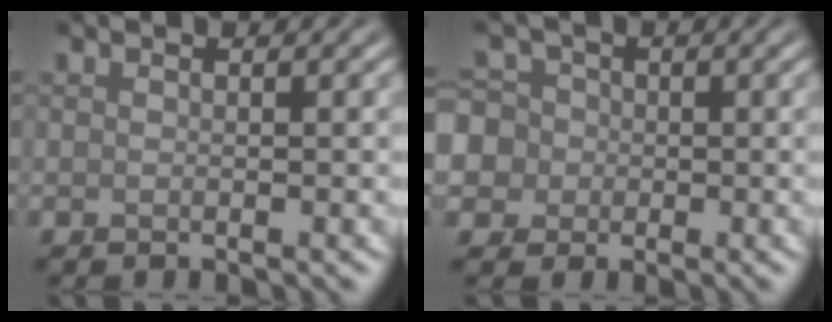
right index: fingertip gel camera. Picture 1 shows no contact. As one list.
[{"total": 8.0, "force": [-0.4, 7.4, 2.8], "torque": [-0.059, 0.030, -0.047]}]